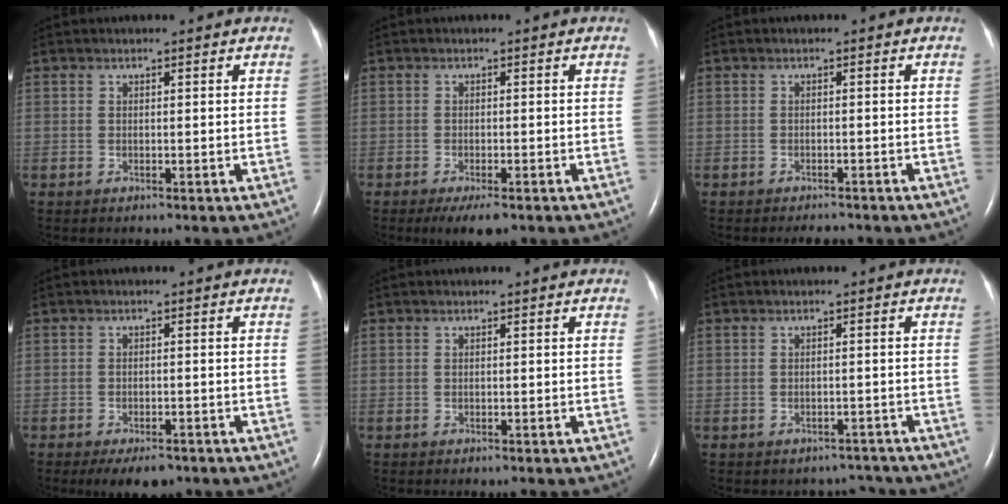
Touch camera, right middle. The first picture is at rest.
{"total": 4.1, "force": [-2.7, 1.1, 2.9], "torque": [-0.045, -0.008, -0.039]}
{"total": 2.0, "force": [-1.8, 0.5, 0.6], "torque": [-0.012, -0.005, -0.022]}
{"total": 5.0, "force": [-3.7, 2.0, 2.7], "torque": [-0.038, -0.004, -0.052]}
{"total": 0.0}
{"total": 3.3, "force": [-2.9, 1.4, -0.6], "torque": [0.011, 0.011, -0.036]}